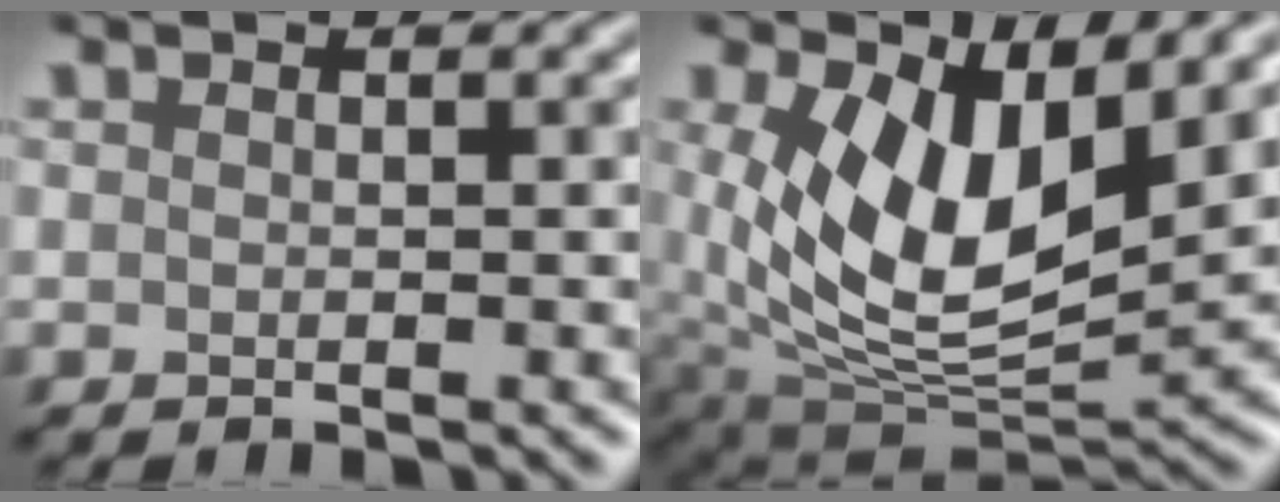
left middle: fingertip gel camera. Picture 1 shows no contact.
{"total": 10.4, "force": [2.7, 5.8, 8.3], "torque": [-0.161, -0.024, 0.056]}